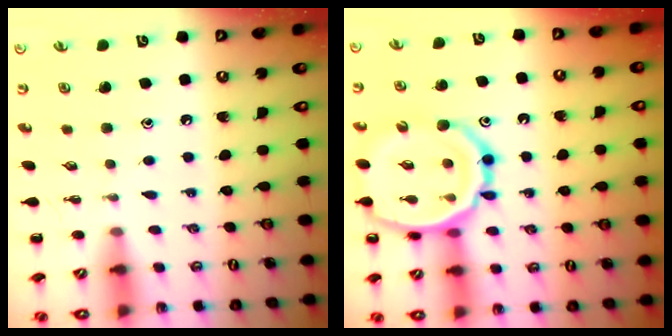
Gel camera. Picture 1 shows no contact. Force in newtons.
{"total": 18.1, "press": 18.0, "slide": 2.0}